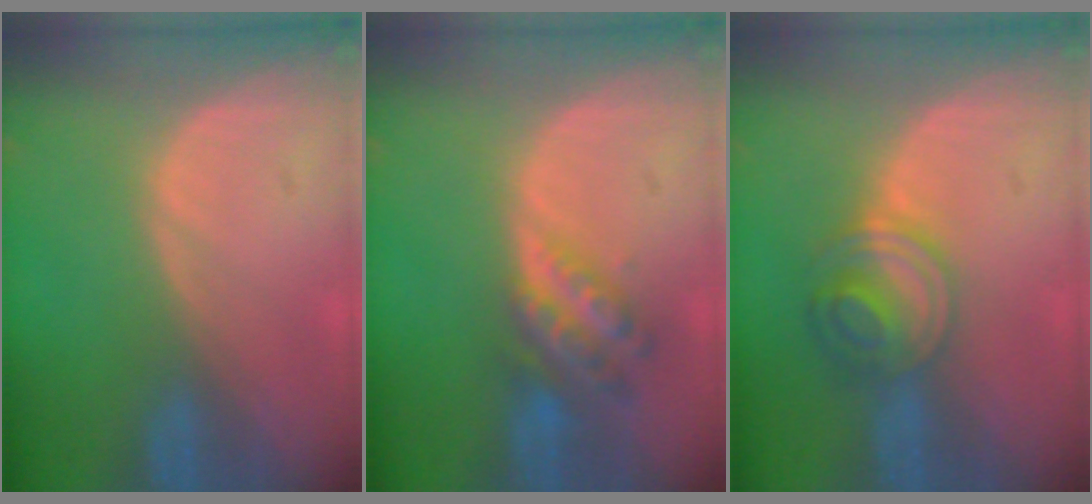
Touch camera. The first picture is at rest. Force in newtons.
{"total": 6.2, "press": 5.4, "slide": 3.0}
{"total": 6.0, "press": 5.4, "slide": 2.6}